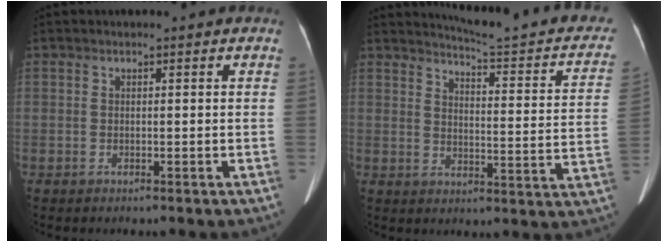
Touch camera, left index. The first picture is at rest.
{"total": 17.0, "force": [15.5, 1.9, 6.7], "torque": [-0.077, -0.059, 0.174]}